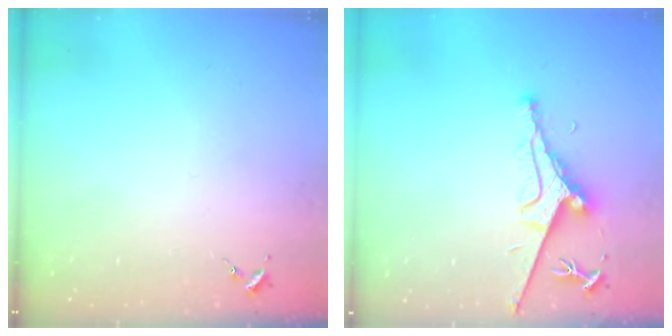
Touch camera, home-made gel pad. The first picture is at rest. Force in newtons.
{"total": 8.3, "press": 8.2, "slide": 1.4}